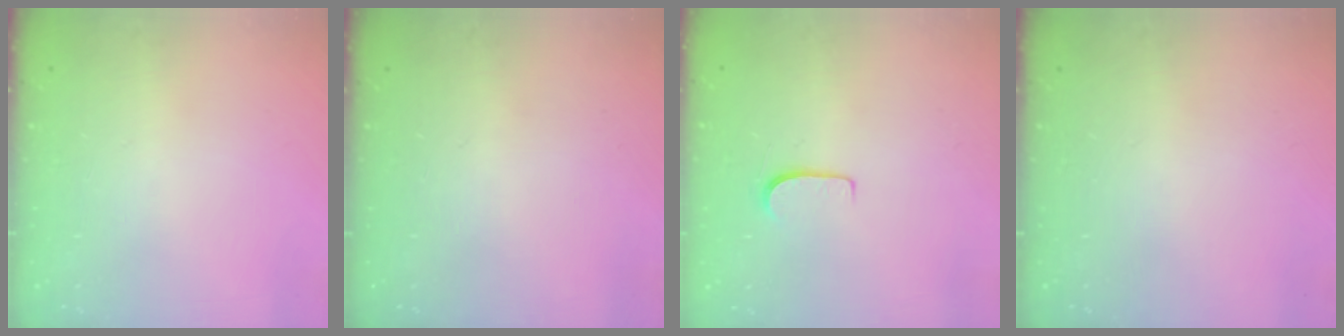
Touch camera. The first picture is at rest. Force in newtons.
{"total": 0.0}
{"total": 5.8, "press": 5.8, "slide": 0.4}
{"total": 0.0}